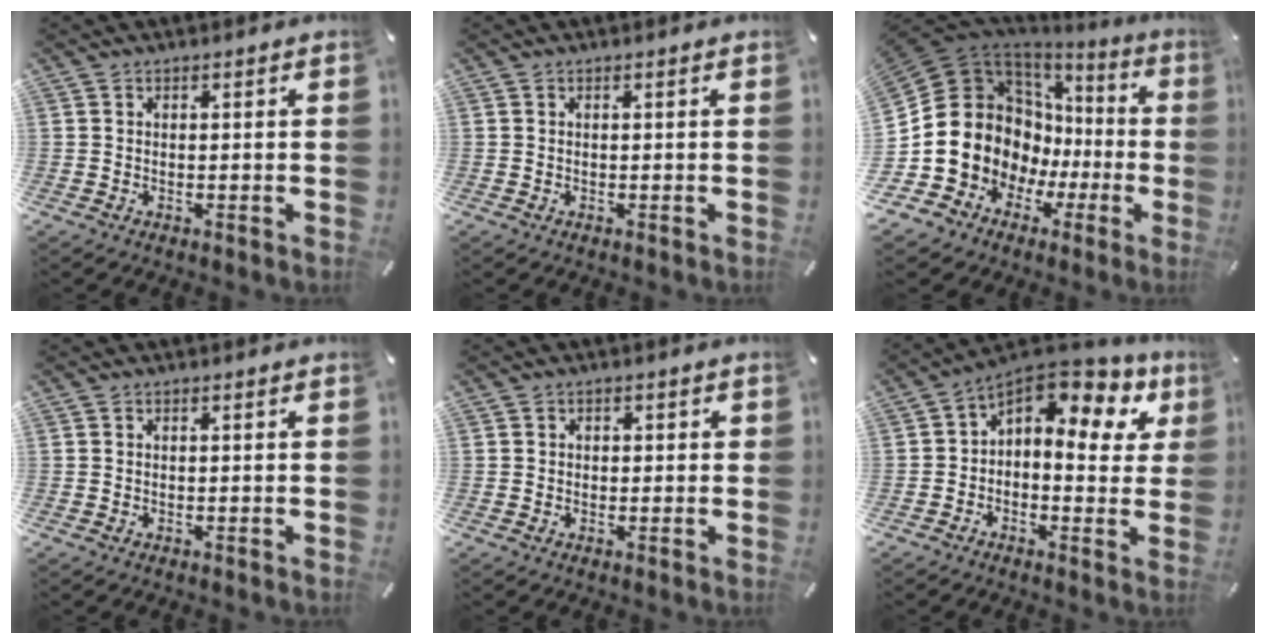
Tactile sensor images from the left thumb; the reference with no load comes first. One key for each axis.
{"total": 0.0}
{"total": 15.3, "fx": -0.4, "fy": 14.0, "fz": 6.2, "tx": -0.140, "ty": -0.032, "tz": 0.010}
{"total": 0.0}
{"total": 1.2, "fx": -0.2, "fy": 1.1, "fz": 0.3, "tx": -0.007, "ty": 0.004, "tz": -0.006}
{"total": 10.1, "fx": 4.9, "fy": 5.3, "fz": 7.1, "tx": -0.119, "ty": -0.039, "tz": 0.084}